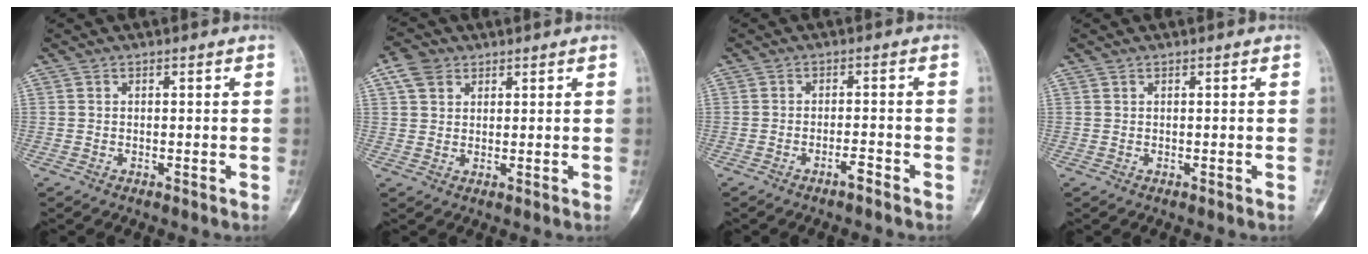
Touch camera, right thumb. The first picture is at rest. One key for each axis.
{"total": 4.8, "fx": 2.5, "fy": 3.5, "fz": 2.1, "tx": -0.031, "ty": 0.000, "tz": 0.050}
{"total": 2.1, "fx": -1.6, "fy": 0.4, "fz": 1.3, "tx": -0.027, "ty": 0.011, "tz": -0.029}
{"total": 0.0}